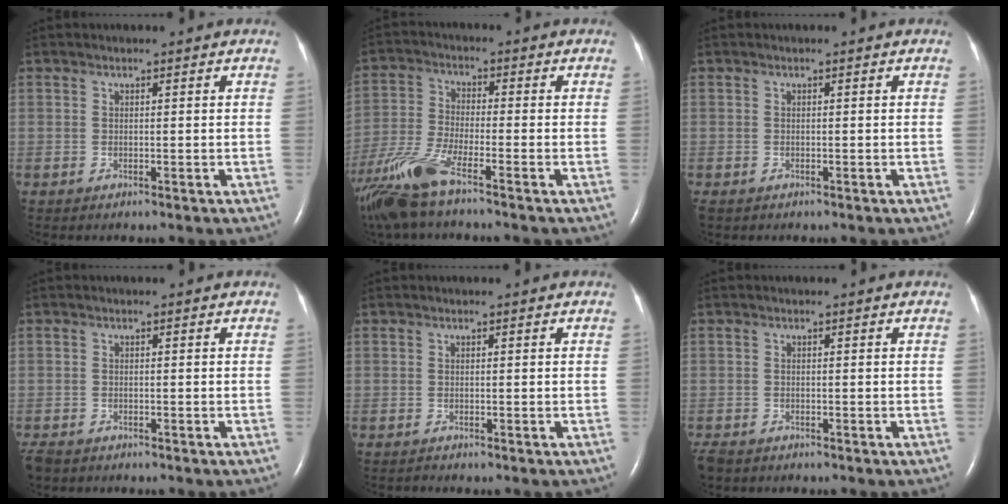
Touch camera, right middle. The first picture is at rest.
{"total": 11.2, "force": [-8.0, 1.4, 7.6], "torque": [-0.169, -0.027, -0.155]}
{"total": 0.6, "force": [-0.5, 0.3, 0.2], "torque": [-0.005, 0.000, -0.006]}
{"total": 3.2, "force": [-2.5, 1.6, 1.0], "torque": [-0.024, -0.005, -0.043]}
{"total": 0.0}
{"total": 2.9, "force": [-2.4, 1.5, 0.9], "torque": [-0.022, -0.005, -0.041]}